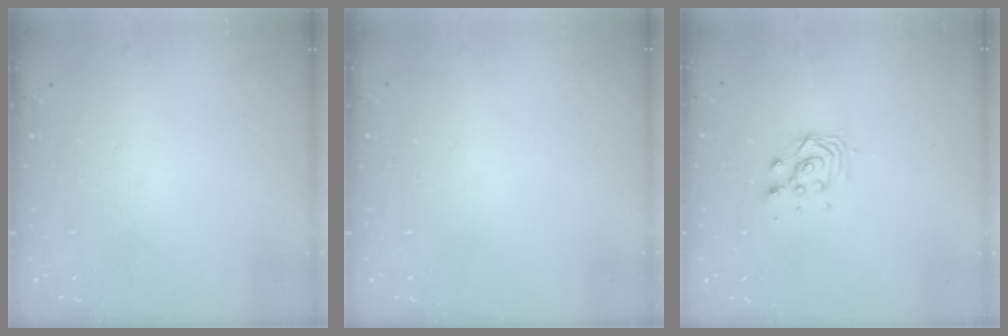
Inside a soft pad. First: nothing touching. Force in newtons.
{"total": 0.0}
{"total": 2.9, "press": 2.8, "slide": 0.8}